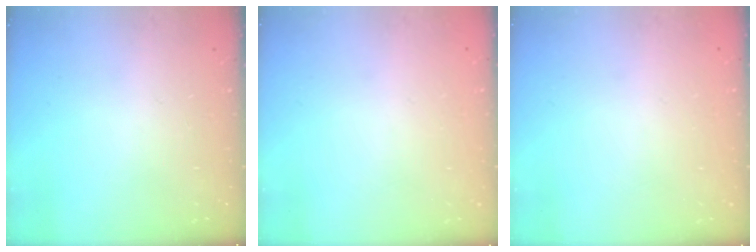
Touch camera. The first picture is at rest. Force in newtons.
{"total": 0.0}
{"total": 0.0}